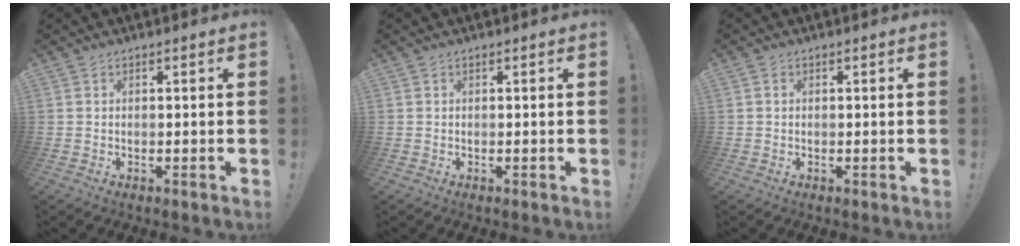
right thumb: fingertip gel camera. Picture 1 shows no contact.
{"total": 0.0}
{"total": 0.0}